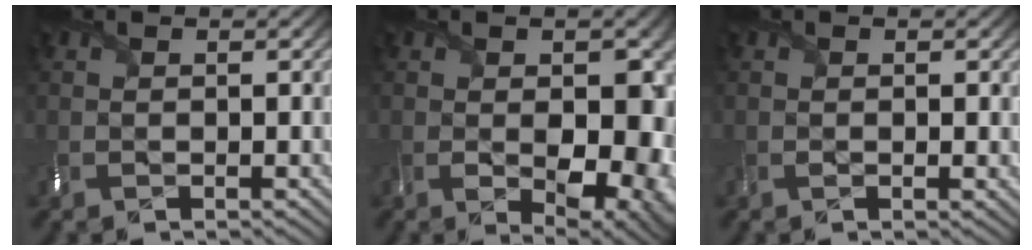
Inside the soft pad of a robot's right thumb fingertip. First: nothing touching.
{"total": 12.0, "force": [-1.8, 7.1, 9.5], "torque": [-0.124, -0.027, -0.017]}
{"total": 1.0, "force": [-0.2, 0.6, 0.8], "torque": [-0.015, -0.007, -0.002]}